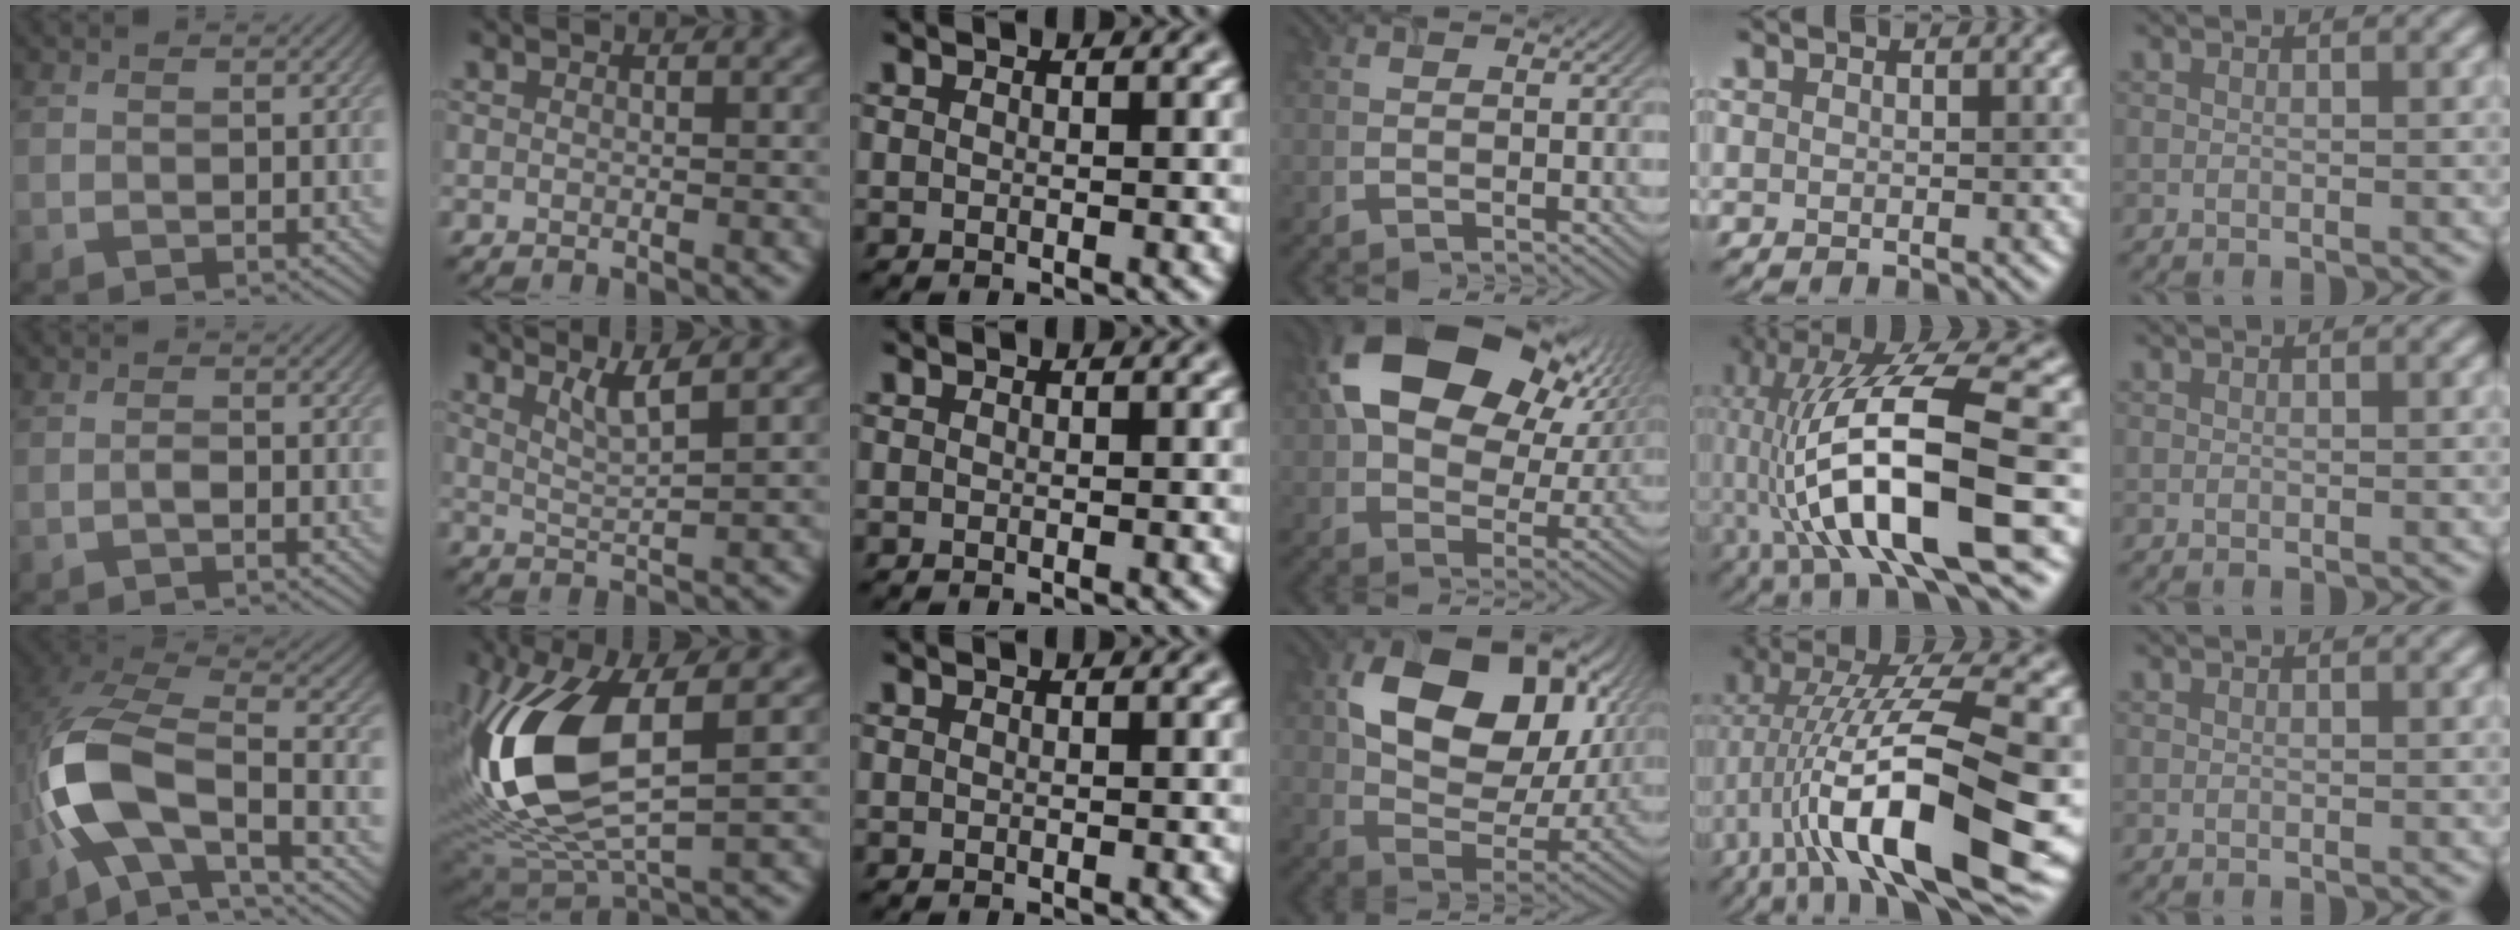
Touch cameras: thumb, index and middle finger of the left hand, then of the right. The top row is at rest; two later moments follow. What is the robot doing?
{"motion": "extract", "object": "airpods case & airpods"}